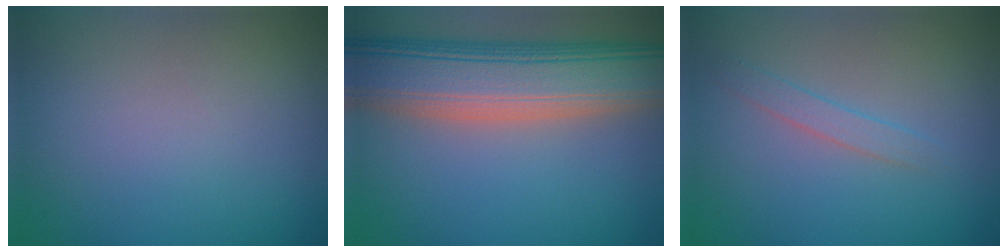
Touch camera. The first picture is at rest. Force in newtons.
{"total": 11.1, "press": 11.0, "slide": 0.8}
{"total": 1.3, "press": 1.3, "slide": 0.1}